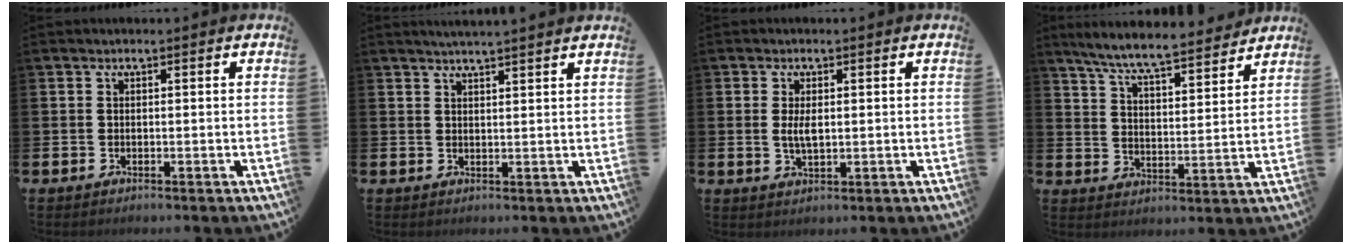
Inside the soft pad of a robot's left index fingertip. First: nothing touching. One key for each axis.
{"total": 2.6, "fx": 2.6, "fy": -0.6, "fz": 0.3, "tx": -0.007, "ty": -0.013, "tz": 0.047}
{"total": 2.9, "fx": 0.4, "fy": 1.2, "fz": 2.6, "tx": -0.040, "ty": -0.001, "tz": 0.003}
{"total": 7.4, "fx": 7.0, "fy": 0.5, "fz": 2.5, "tx": -0.080, "ty": -0.046, "tz": 0.121}